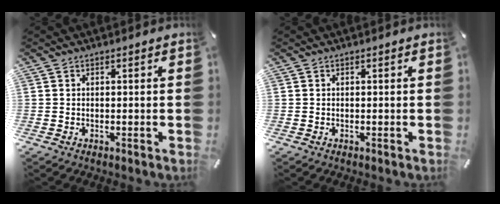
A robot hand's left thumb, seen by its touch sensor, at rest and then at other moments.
{"total": 0.0}